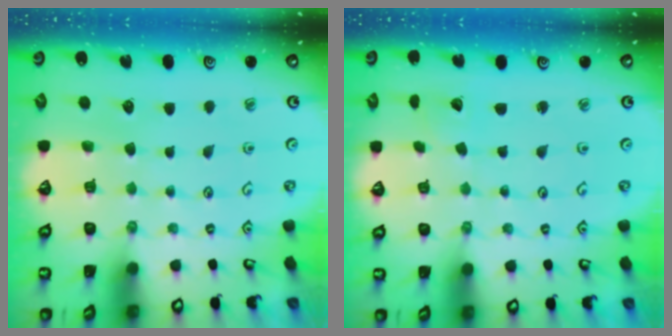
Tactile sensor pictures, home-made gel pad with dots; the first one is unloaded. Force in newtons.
{"total": 1.9, "press": 1.9, "slide": 0.1}